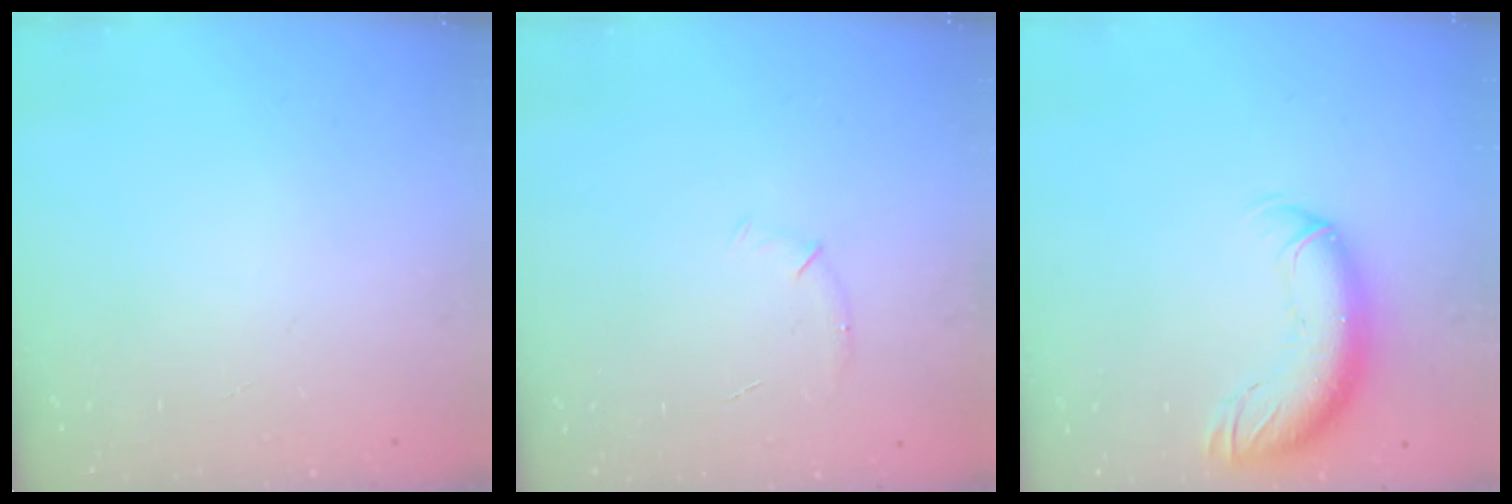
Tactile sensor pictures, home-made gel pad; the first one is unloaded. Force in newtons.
{"total": 5.5, "press": 5.2, "slide": 1.6}
{"total": 13.1, "press": 12.8, "slide": 2.9}